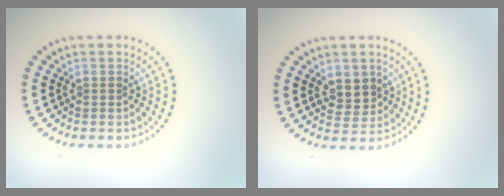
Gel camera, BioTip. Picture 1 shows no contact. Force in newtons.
{"total": 2.7, "press": 2.6, "slide": 0.7}